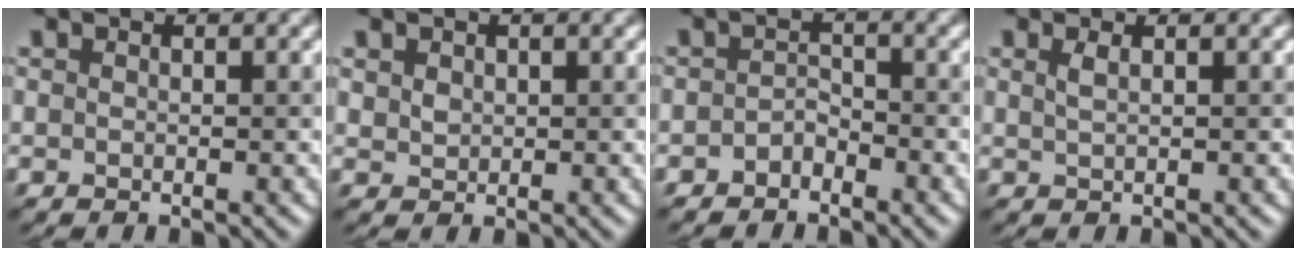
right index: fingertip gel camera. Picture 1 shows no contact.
{"total": 1.2, "force": [0.6, 0.9, 0.5], "torque": [-0.008, 0.000, 0.016]}
{"total": 1.5, "force": [-1.2, 0.7, 0.6], "torque": [-0.011, 0.007, -0.024]}
{"total": 1.3, "force": [0.5, 0.5, 1.1], "torque": [-0.015, 0.004, 0.008]}